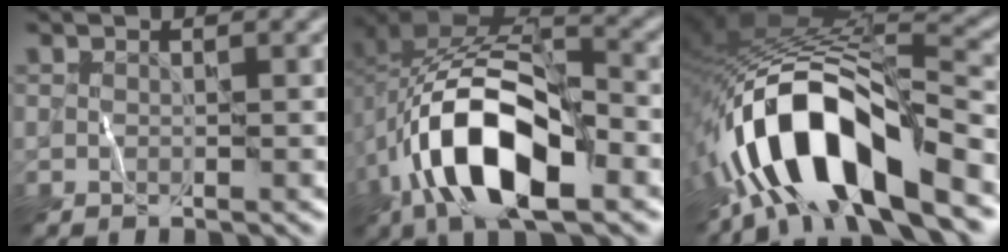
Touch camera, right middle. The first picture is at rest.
{"total": 12.8, "force": [-4.2, 6.3, 10.3], "torque": [-0.196, 0.004, -0.079]}
{"total": 12.0, "force": [-6.4, 4.2, 9.3], "torque": [-0.159, 0.012, -0.125]}